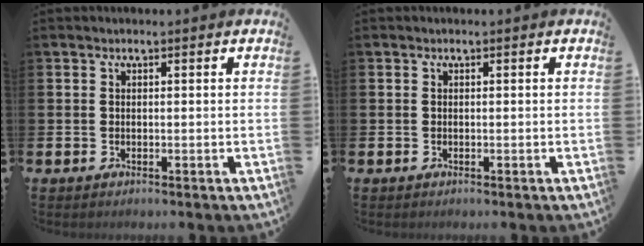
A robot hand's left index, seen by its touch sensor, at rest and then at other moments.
{"total": 0.0}